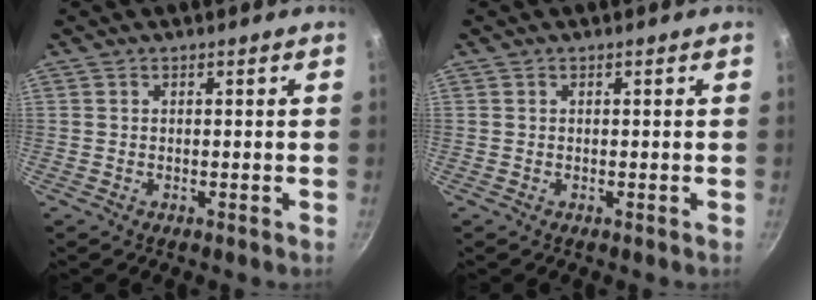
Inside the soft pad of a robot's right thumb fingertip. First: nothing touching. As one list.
[{"total": 0.0}]